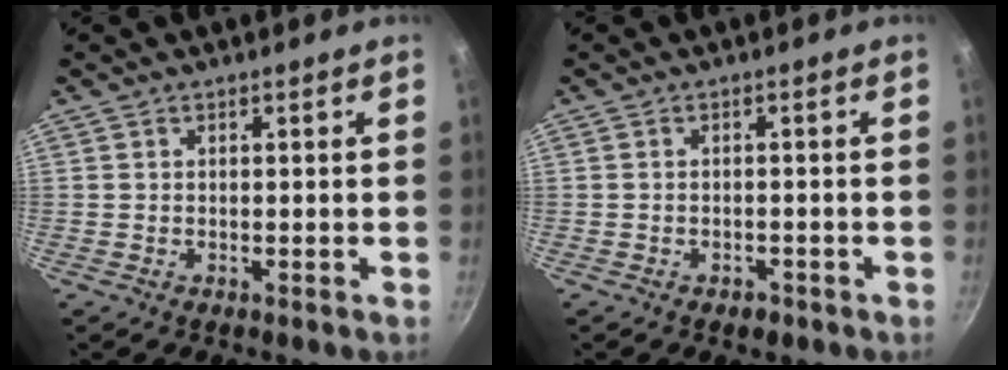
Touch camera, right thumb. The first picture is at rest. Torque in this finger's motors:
{"motor_torque": [-0.33, 0.04, -0.40, -0.09, -0.10]}